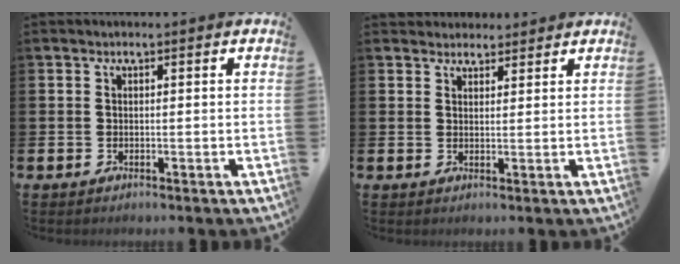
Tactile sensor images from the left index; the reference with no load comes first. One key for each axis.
{"total": 2.7, "fx": 2.6, "fy": 0.8, "fz": -0.3, "tx": 0.007, "ty": -0.009, "tz": 0.047}